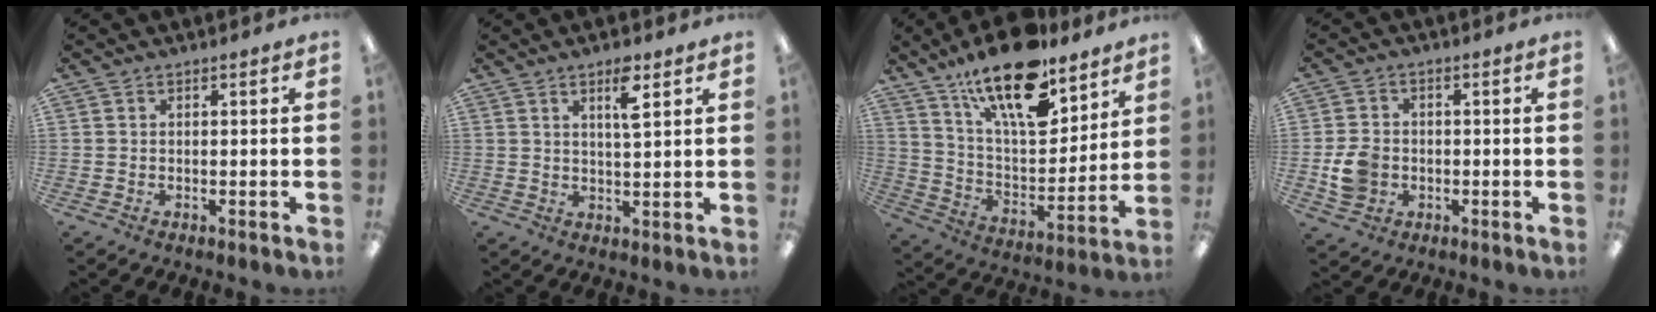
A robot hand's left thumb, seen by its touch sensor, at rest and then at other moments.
{"total": 5.4, "force": [3.2, 1.3, 4.2], "torque": [-0.070, -0.006, 0.048]}
{"total": 20.4, "force": [14.2, 7.7, 12.5], "torque": [-0.213, -0.079, 0.245]}
{"total": 6.4, "force": [-1.5, 5.3, 3.3], "torque": [-0.060, 0.007, -0.024]}